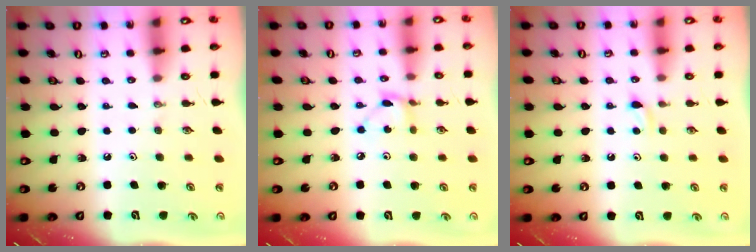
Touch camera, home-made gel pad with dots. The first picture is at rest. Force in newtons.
{"total": 2.8, "press": 2.8, "slide": 0.2}
{"total": 3.3, "press": 3.3, "slide": 0.5}